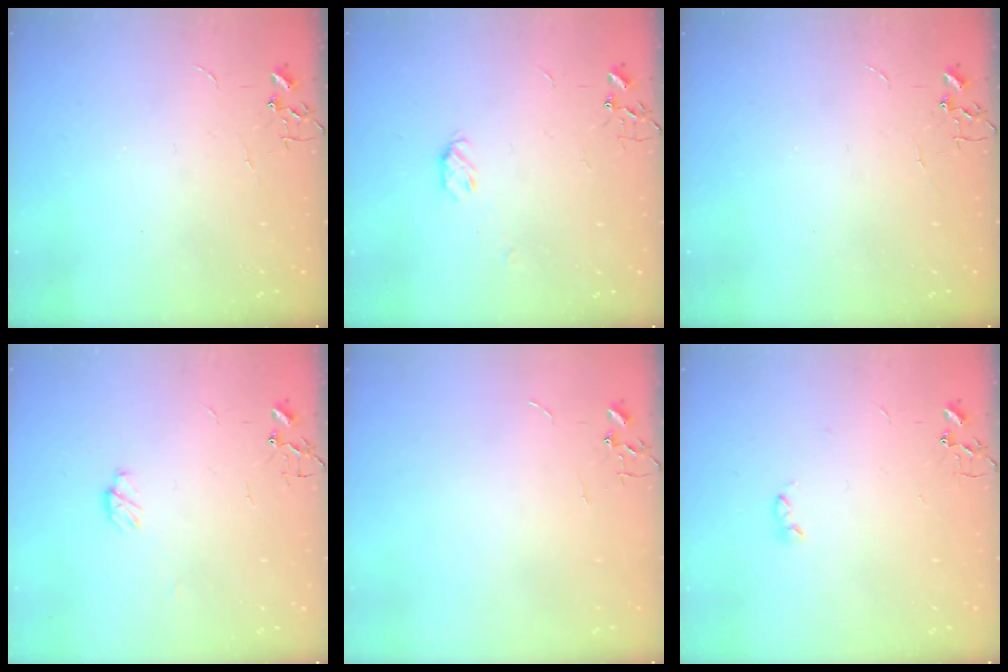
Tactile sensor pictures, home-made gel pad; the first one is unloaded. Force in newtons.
{"total": 5.4, "press": 5.4, "slide": 0.7}
{"total": 0.0}
{"total": 4.2, "press": 4.2, "slide": 0.3}
{"total": 0.0}
{"total": 2.6, "press": 2.5, "slide": 0.5}